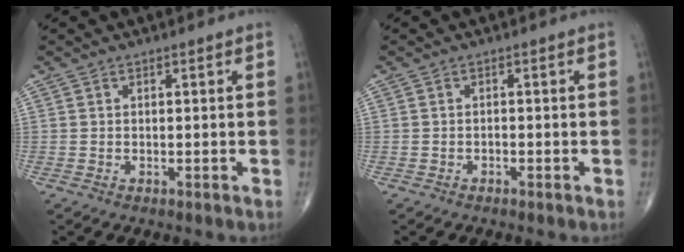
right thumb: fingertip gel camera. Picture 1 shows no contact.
{"total": 0.5, "force": [-0.4, 0.2, 0.2], "torque": [0.000, 0.000, -0.011]}